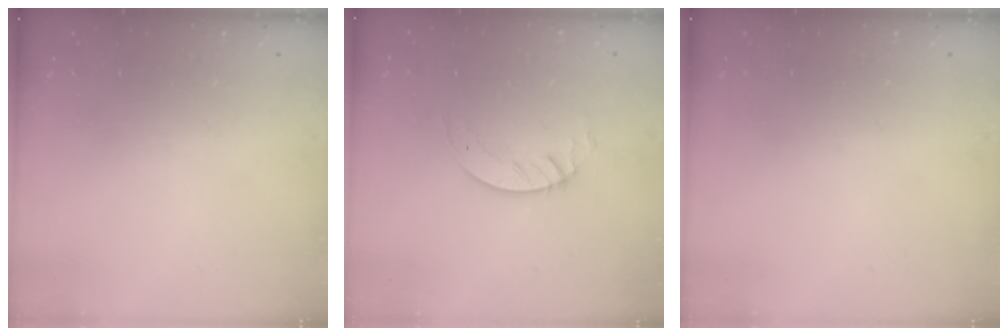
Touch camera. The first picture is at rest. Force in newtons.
{"total": 3.0, "press": 3.0, "slide": 0.2}
{"total": 0.0}